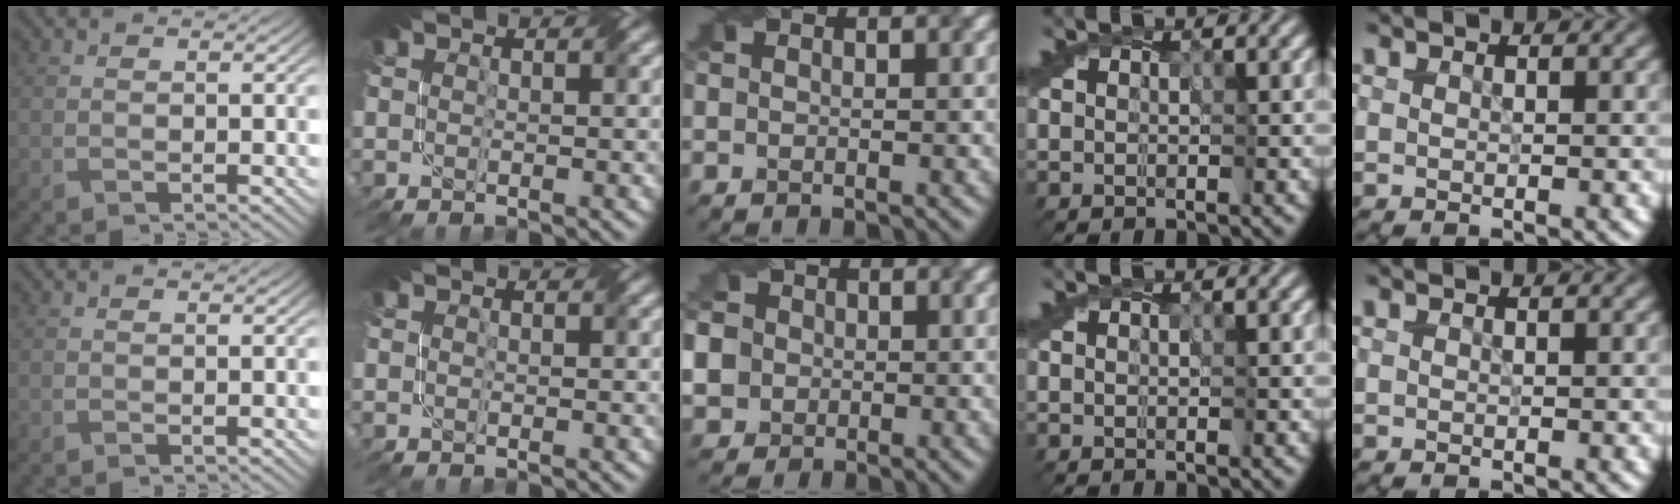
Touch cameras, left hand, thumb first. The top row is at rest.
{"middle": {"total": 8.2, "force": [0.5, 7.6, 2.9], "torque": [-0.071, 0.026, -0.006]}}